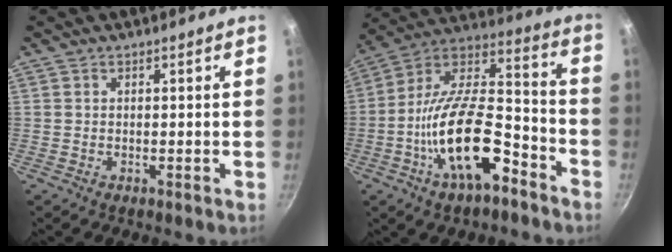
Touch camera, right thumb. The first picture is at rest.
{"total": 20.8, "force": [-9.1, 9.1, 16.3], "torque": [-0.268, 0.062, -0.172]}